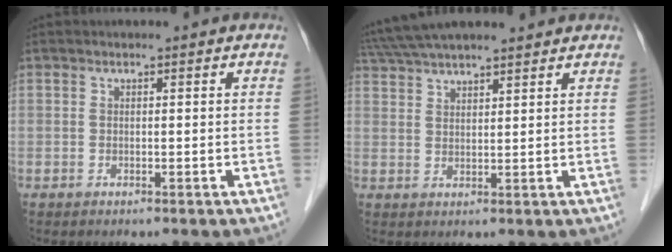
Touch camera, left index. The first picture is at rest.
{"total": 14.2, "force": [12.4, 2.3, 6.5], "torque": [-0.127, 0.052, 0.206]}